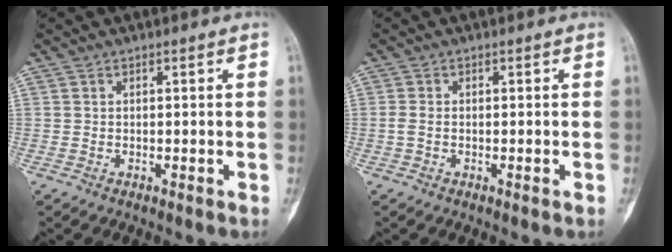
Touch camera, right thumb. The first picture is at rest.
{"total": 1.7, "force": [-0.4, 0.7, 1.4], "torque": [-0.031, 0.000, -0.008]}